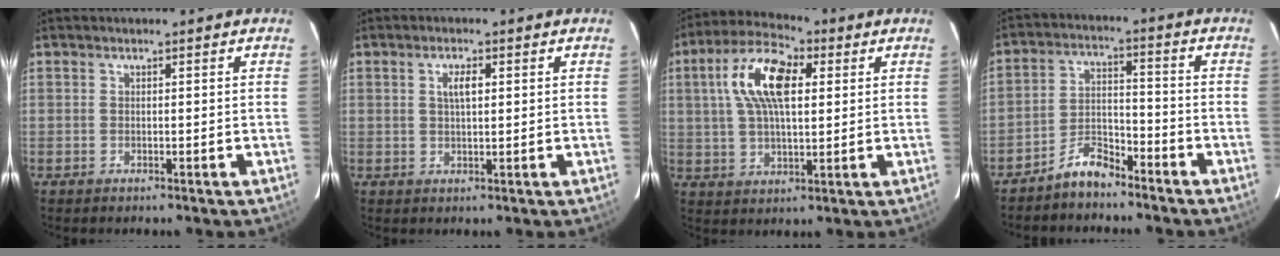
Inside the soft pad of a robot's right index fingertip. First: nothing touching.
{"total": 2.9, "force": [0.8, 1.0, 2.5], "torque": [-0.047, 0.005, 0.015]}
{"total": 13.5, "force": [3.7, 6.2, 11.4], "torque": [-0.216, 0.028, 0.062]}
{"total": 6.1, "force": [-5.3, 2.3, 2.1], "torque": [-0.052, 0.024, -0.097]}